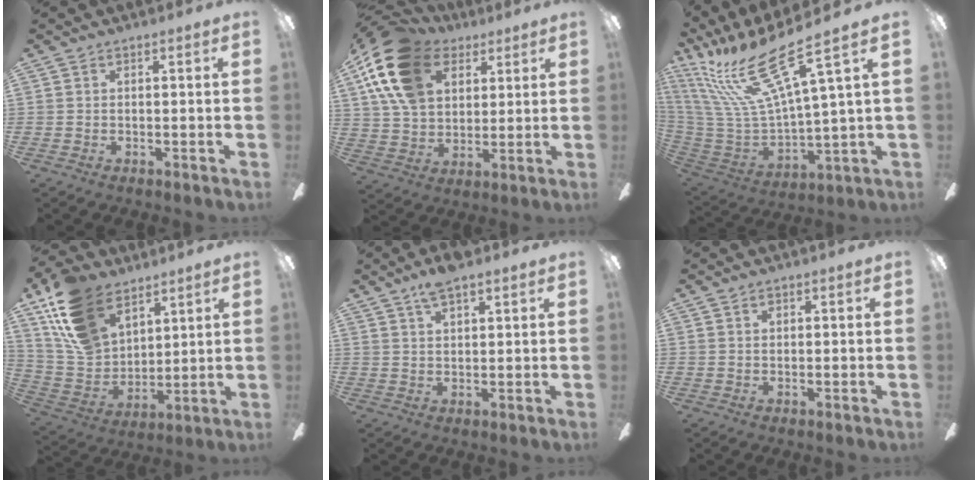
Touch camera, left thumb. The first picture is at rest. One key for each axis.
{"total": 19.7, "fx": 9.4, "fy": 13.4, "fz": 11.0, "tx": -0.244, "ty": -0.027, "tz": 0.174}
{"total": 25.4, "fx": 14.7, "fy": 6.7, "fz": 19.6, "tx": -0.411, "ty": -0.091, "tz": 0.240}
{"total": 17.5, "fx": 11.6, "fy": 10.6, "fz": 7.8, "tx": -0.186, "ty": -0.046, "tz": 0.226}
{"total": 5.8, "fx": 4.4, "fy": 1.5, "fz": 3.3, "tx": -0.065, "ty": -0.014, "tz": 0.078}
{"total": 0.8, "fx": 0.4, "fy": 0.6, "fz": 0.3, "tx": -0.006, "ty": 0.002, "tz": 0.008}